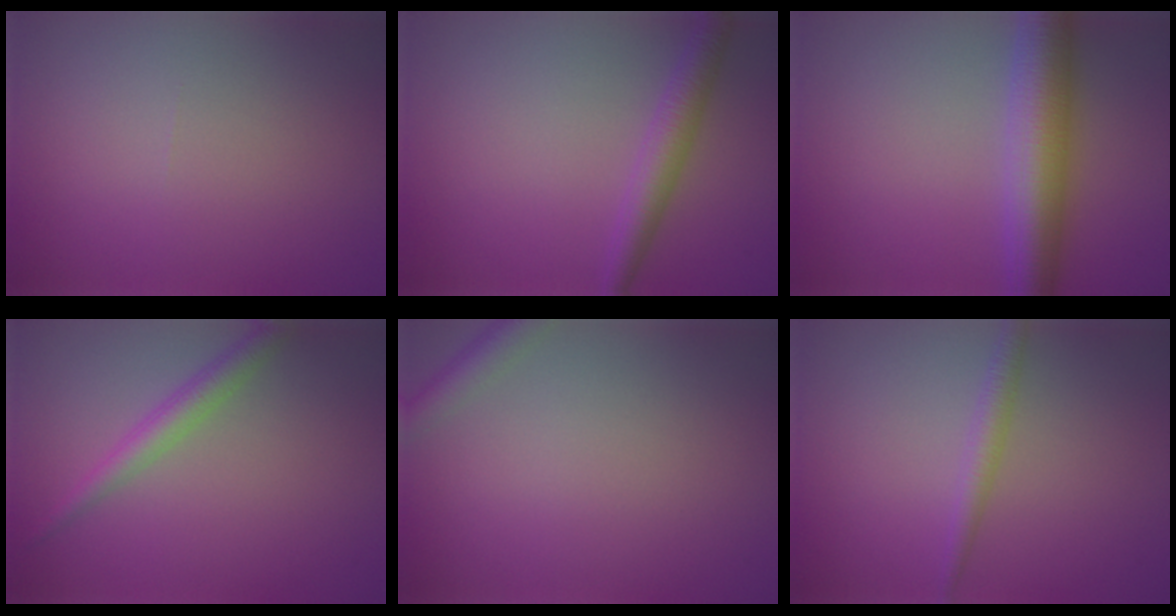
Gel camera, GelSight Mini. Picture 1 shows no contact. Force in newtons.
{"total": 2.8, "press": 2.8, "slide": 0.0}
{"total": 6.5, "press": 6.5, "slide": 0.0}
{"total": 2.5, "press": 2.5, "slide": 0.0}
{"total": 2.2, "press": 2.2, "slide": 0.2}
{"total": 1.7, "press": 1.7, "slide": 0.0}